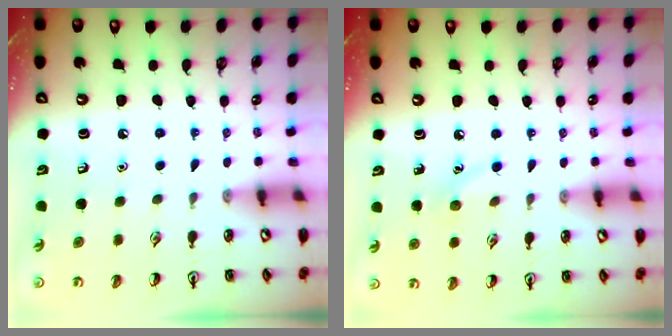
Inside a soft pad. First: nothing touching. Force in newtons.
{"total": 5.9, "press": 5.7, "slide": 1.7}